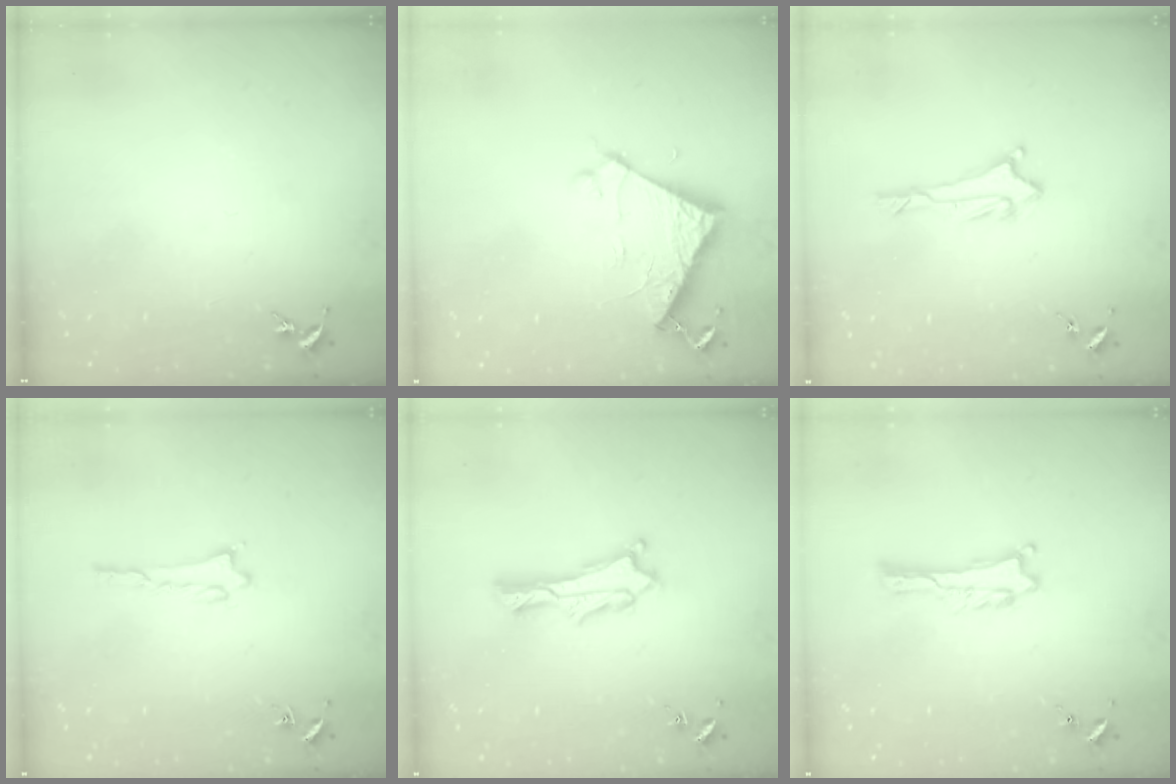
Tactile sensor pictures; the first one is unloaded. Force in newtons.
{"total": 6.1, "press": 6.1, "slide": 0.4}
{"total": 1.7, "press": 1.6, "slide": 0.6}
{"total": 1.4, "press": 1.4, "slide": 0.2}
{"total": 1.9, "press": 1.9, "slide": 0.2}
{"total": 0.5, "press": 0.5, "slide": 0.1}